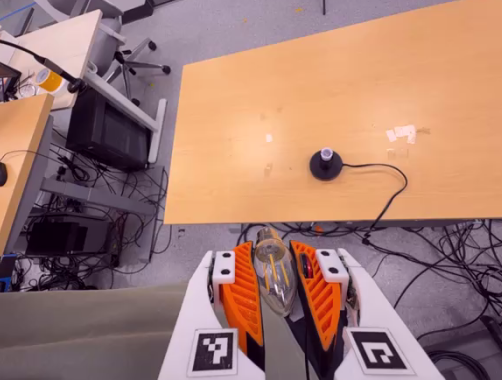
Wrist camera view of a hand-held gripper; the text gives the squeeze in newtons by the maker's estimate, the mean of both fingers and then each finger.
{"total": 20.6, "left": 22.8, "right": 18.4}